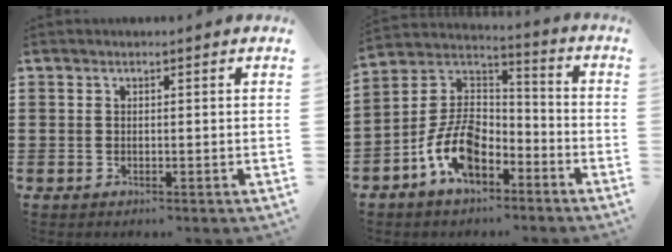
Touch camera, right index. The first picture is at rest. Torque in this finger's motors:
{"motor_torque": [2.14, 0.00, 0.59, 0.06]}